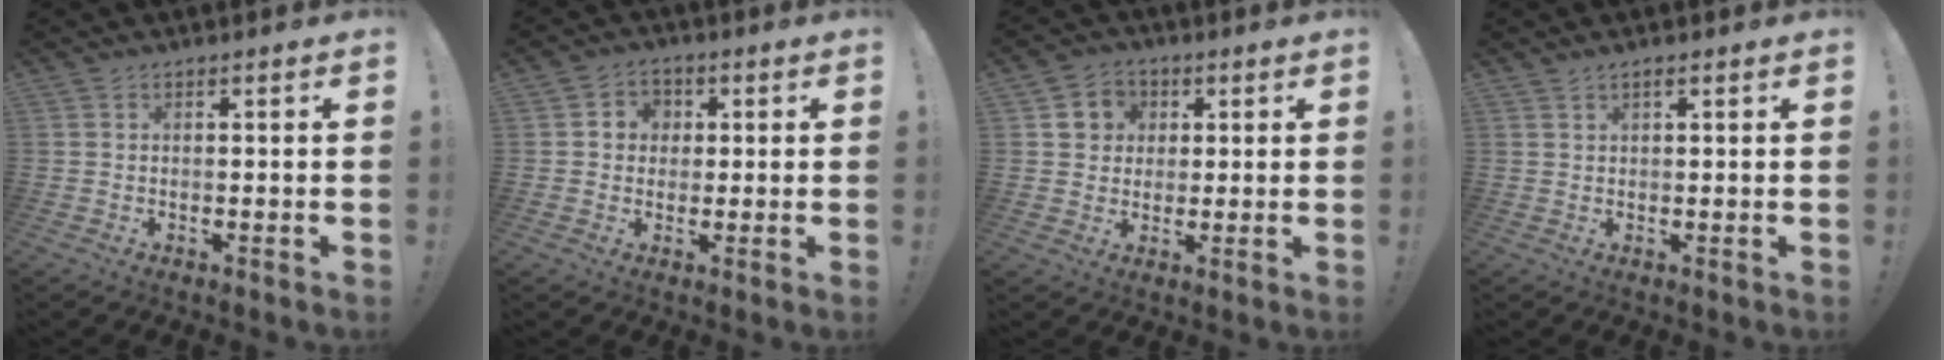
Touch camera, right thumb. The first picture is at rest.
{"total": 4.9, "force": [0.2, 4.7, 1.5], "torque": [-0.024, 0.007, 0.004]}
{"total": 6.9, "force": [1.4, 6.4, 1.8], "torque": [-0.023, -0.002, 0.029]}
{"total": 1.4, "force": [0.9, 0.4, 1.0], "torque": [-0.025, 0.003, 0.017]}